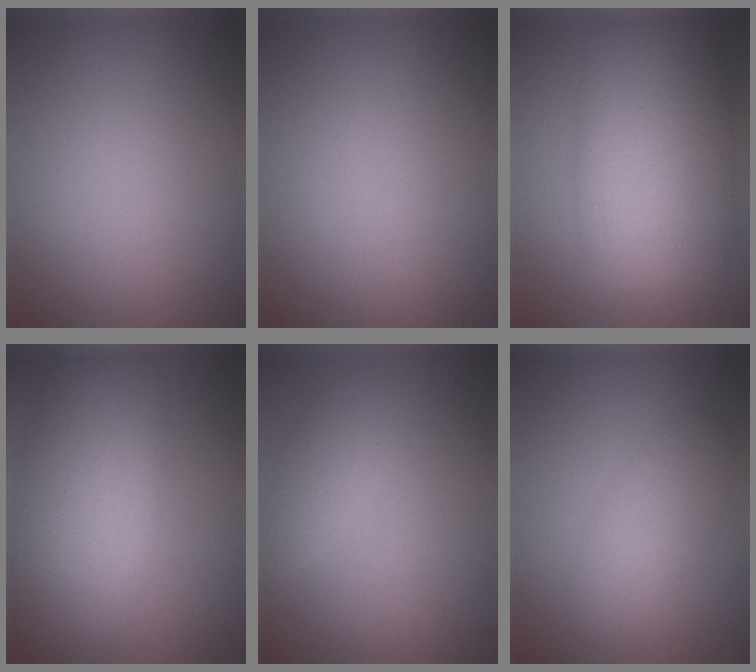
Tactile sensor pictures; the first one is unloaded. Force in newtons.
{"total": 0.0}
{"total": 11.7, "press": 11.7, "slide": 0.1}
{"total": 9.0, "press": 9.0, "slide": 0.7}
{"total": 1.9, "press": 1.9, "slide": 0.1}
{"total": 3.2, "press": 3.2, "slide": 0.1}